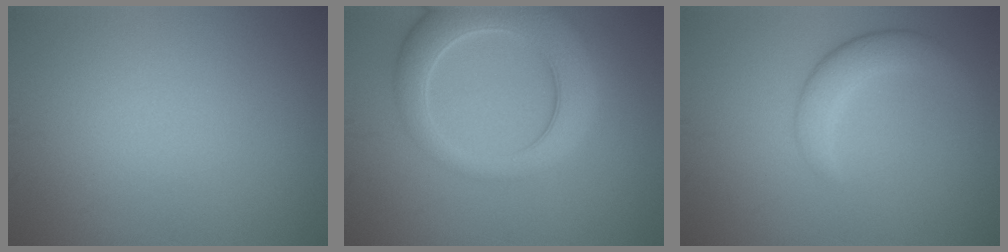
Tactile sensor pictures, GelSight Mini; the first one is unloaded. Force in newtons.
{"total": 7.8, "press": 7.8, "slide": 0.7}
{"total": 2.9, "press": 2.9, "slide": 0.2}